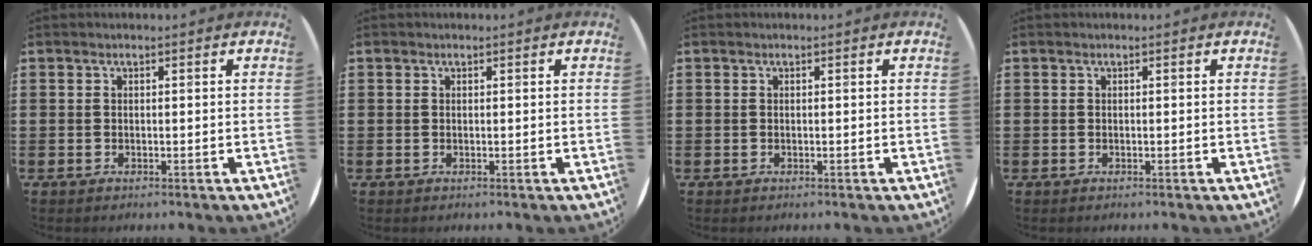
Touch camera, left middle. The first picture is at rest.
{"total": 0.0}
{"total": 0.0}
{"total": 0.0}